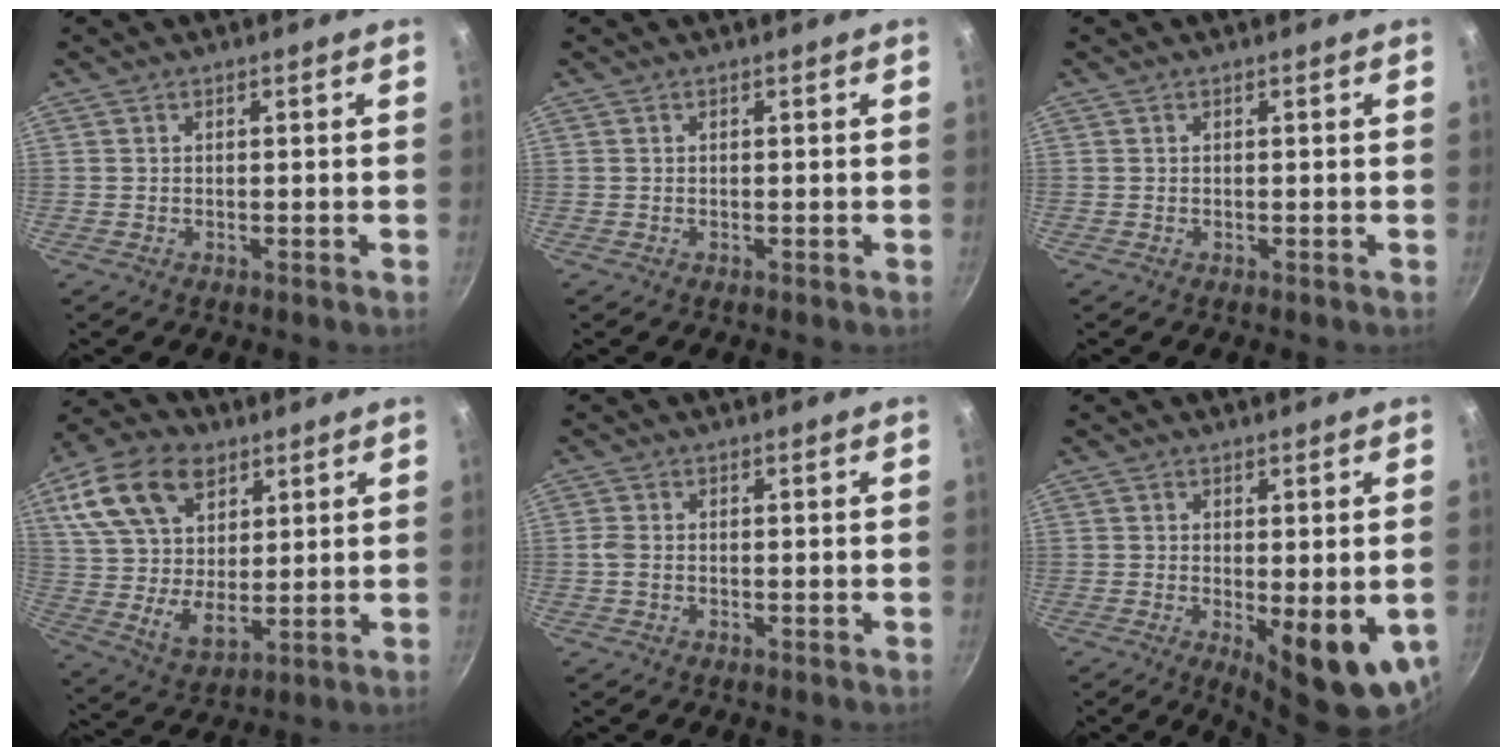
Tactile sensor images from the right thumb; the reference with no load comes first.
{"total": 0.0}
{"total": 0.0}
{"total": 18.8, "force": [8.5, 12.0, 11.7], "torque": [-0.199, -0.016, 0.156]}
{"total": 1.5, "force": [-0.3, 0.9, 1.2], "torque": [-0.033, 0.003, -0.009]}
{"total": 10.3, "force": [-1.9, 3.5, 9.6], "torque": [-0.110, -0.011, -0.013]}